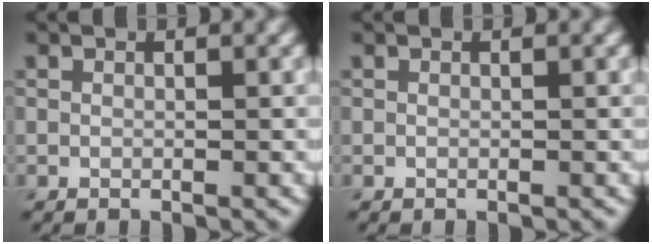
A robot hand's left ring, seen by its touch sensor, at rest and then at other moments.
{"total": 0.0}